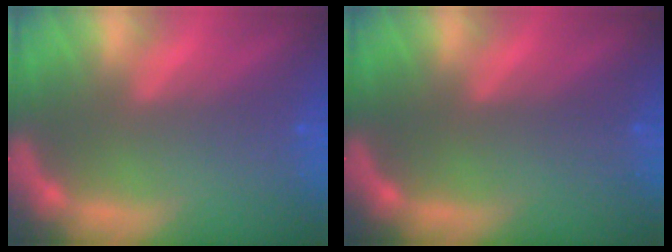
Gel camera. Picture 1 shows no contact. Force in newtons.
{"total": 0.0}